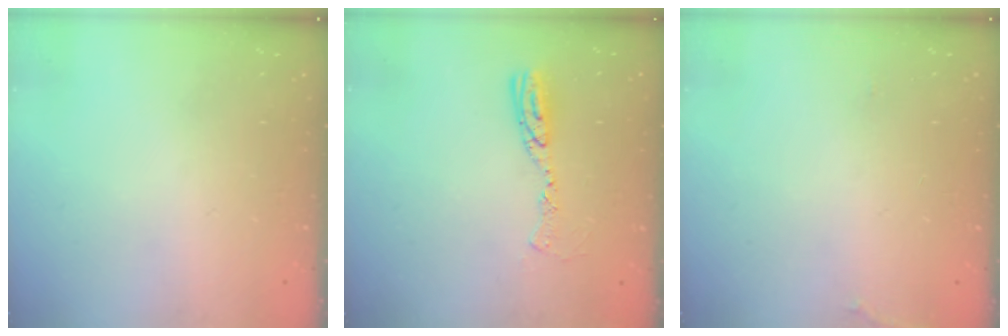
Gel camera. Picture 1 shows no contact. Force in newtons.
{"total": 9.5, "press": 9.5, "slide": 0.9}
{"total": 7.9, "press": 5.9, "slide": 5.3}